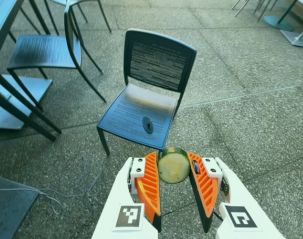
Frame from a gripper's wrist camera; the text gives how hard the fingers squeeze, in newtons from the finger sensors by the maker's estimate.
{"total": 9.6, "left": 9.0, "right": 10.2}